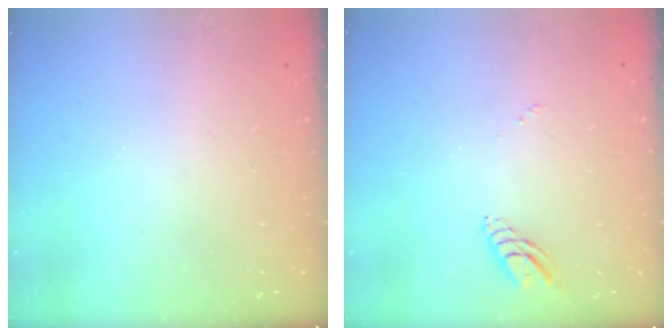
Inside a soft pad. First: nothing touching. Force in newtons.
{"total": 5.8, "press": 5.8, "slide": 0.4}